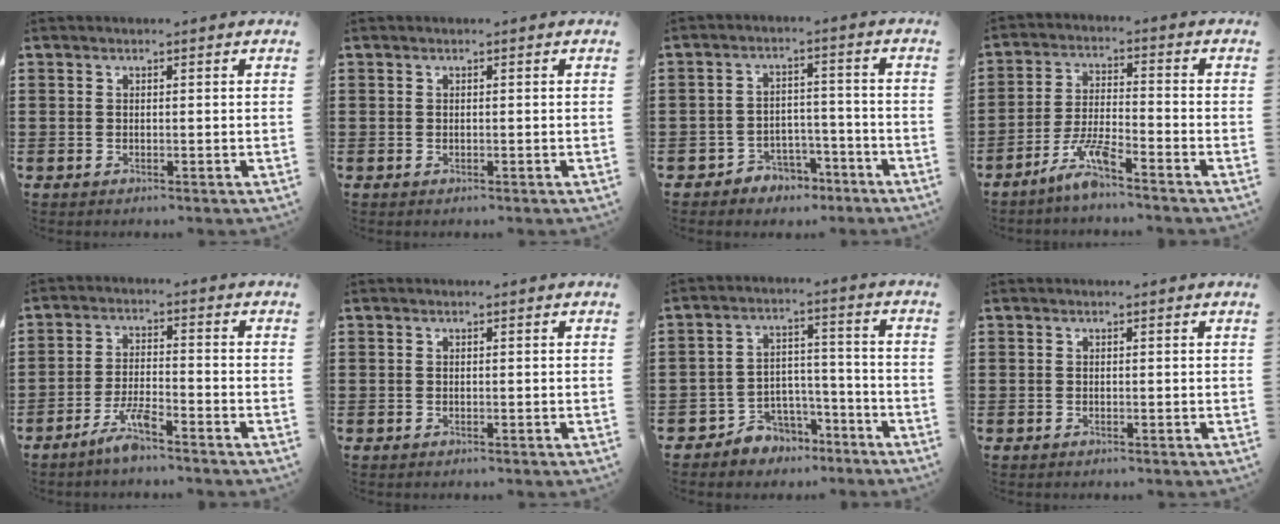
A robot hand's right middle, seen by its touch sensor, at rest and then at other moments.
{"total": 0.0}
{"total": 3.9, "force": [-3.5, 1.8, 0.3], "torque": [-0.013, 0.011, -0.073]}
{"total": 6.3, "force": [-4.8, 0.4, 4.1], "torque": [-0.095, -0.011, -0.094]}
{"total": 5.1, "force": [-3.9, 0.5, 3.2], "torque": [-0.068, 0.000, -0.073]}
{"total": 0.0}
{"total": 5.0, "force": [-4.4, 2.5, 0.2], "torque": [-0.013, 0.013, -0.089]}
{"total": 0.0}